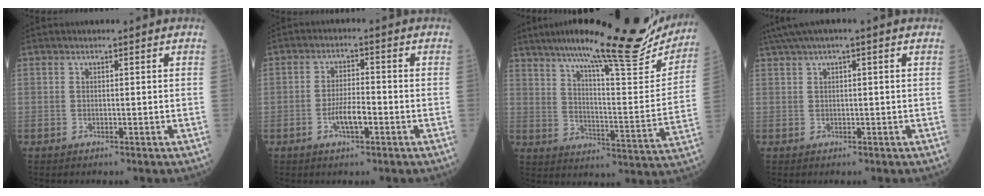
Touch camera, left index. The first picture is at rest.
{"total": 4.2, "force": [-1.8, 1.1, 3.6], "torque": [-0.071, 0.002, -0.035]}
{"total": 25.1, "force": [20.7, 2.9, 13.8], "torque": [-0.214, -0.026, 0.281]}
{"total": 4.2, "force": [2.5, 0.0, 3.4], "torque": [-0.069, 0.030, 0.047]}